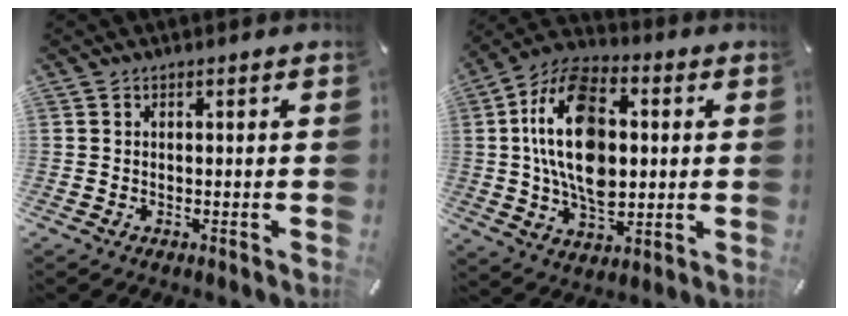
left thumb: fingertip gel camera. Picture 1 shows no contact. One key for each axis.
{"total": 19.5, "fx": 1.6, "fy": 12.4, "fz": 15.0, "tx": -0.306, "ty": 0.004, "tz": 0.022}